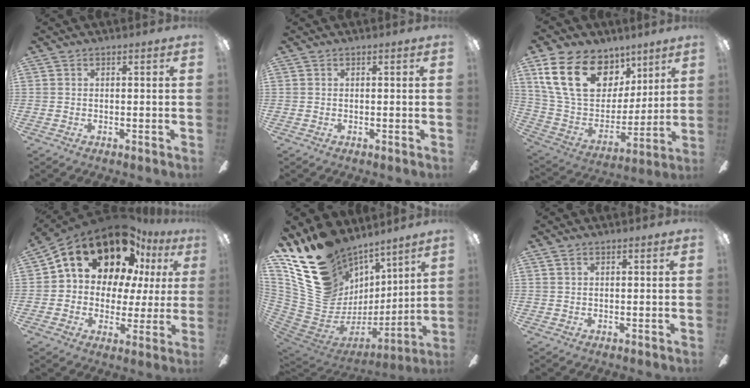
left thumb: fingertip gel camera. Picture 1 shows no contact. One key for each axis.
{"total": 0.0}
{"total": 23.7, "fx": 11.3, "fy": 15.6, "fz": 13.8, "tx": -0.262, "ty": -0.043, "tz": 0.206}
{"total": 19.0, "fx": 12.4, "fy": 10.7, "fz": 9.7, "tx": -0.177, "ty": -0.074, "tz": 0.215}
{"total": 21.0, "fx": 14.2, "fy": 13.5, "fz": 7.6, "tx": -0.145, "ty": -0.104, "tz": 0.292}
{"total": 0.9, "fx": 0.7, "fy": 0.4, "fz": 0.5, "tx": -0.011, "ty": 0.001, "tz": 0.012}